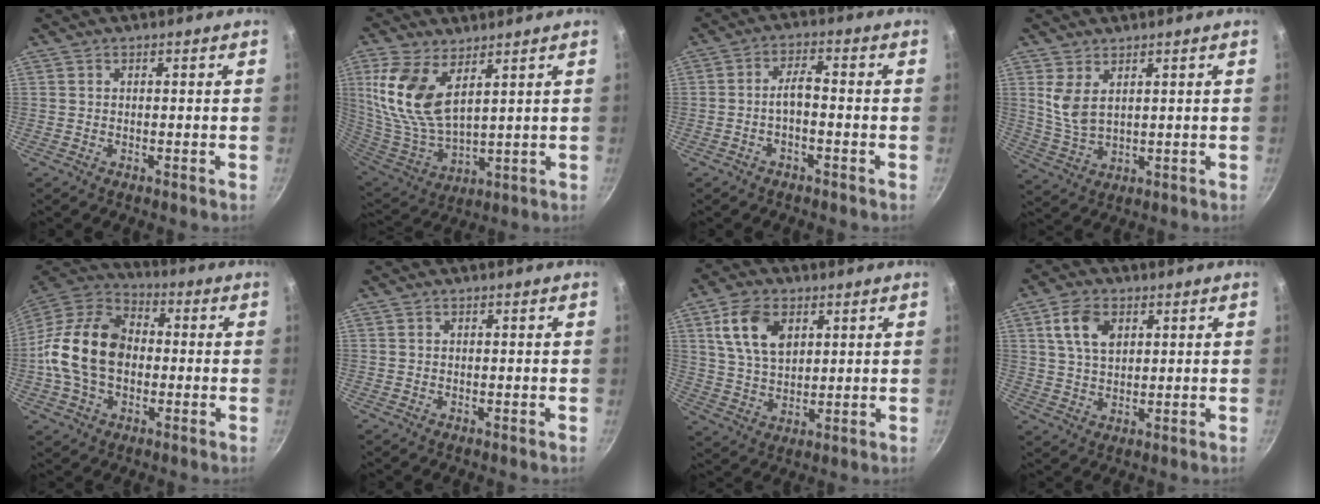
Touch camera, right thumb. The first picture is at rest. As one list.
[{"total": 14.8, "force": [6.3, 7.3, 11.3], "torque": [-0.231, -0.037, 0.135]}, {"total": 4.3, "force": [-1.6, 1.6, 3.7], "torque": [-0.073, 0.025, -0.033]}, {"total": 6.0, "force": [2.6, 3.2, 4.3], "torque": [-0.081, -0.028, 0.058]}, {"total": 17.9, "force": [-1.0, 12.6, 12.6], "torque": [-0.211, 0.034, -0.034]}, {"total": 0.0}, {"total": 10.8, "force": [4.1, 6.9, 7.2], "torque": [-0.116, -0.012, 0.079]}, {"total": 7.6, "force": [2.9, 4.8, 5.1], "torque": [-0.085, -0.004, 0.053]}]